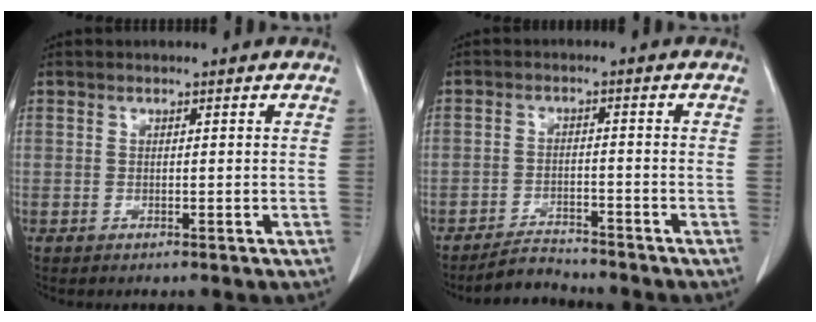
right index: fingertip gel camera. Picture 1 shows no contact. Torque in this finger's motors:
{"motor_torque": [-0.80, -0.65, -0.29, -0.10]}